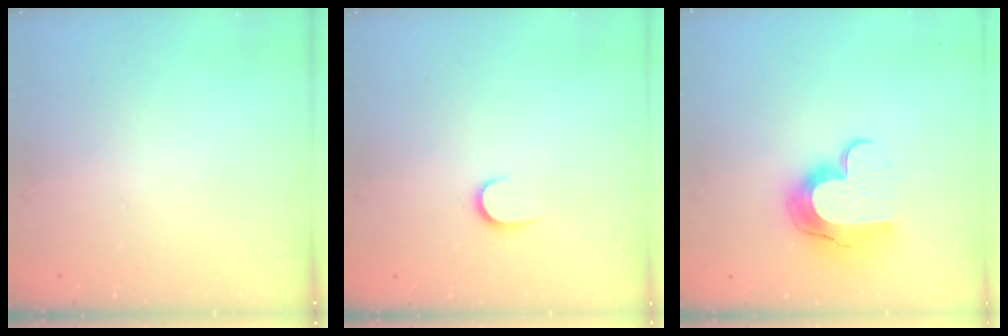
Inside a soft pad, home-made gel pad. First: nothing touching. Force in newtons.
{"total": 5.1, "press": 5.1, "slide": 0.5}
{"total": 12.5, "press": 12.5, "slide": 0.7}